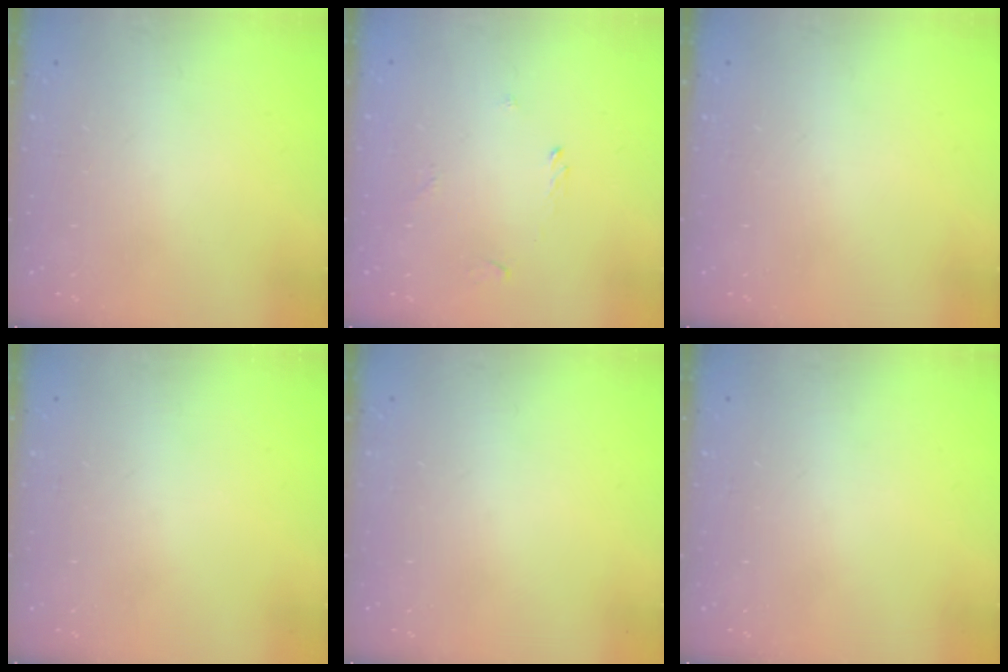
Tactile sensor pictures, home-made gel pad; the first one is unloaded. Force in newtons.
{"total": 1.4, "press": 1.3, "slide": 0.4}
{"total": 0.0}
{"total": 0.0}
{"total": 0.0}
{"total": 0.0}